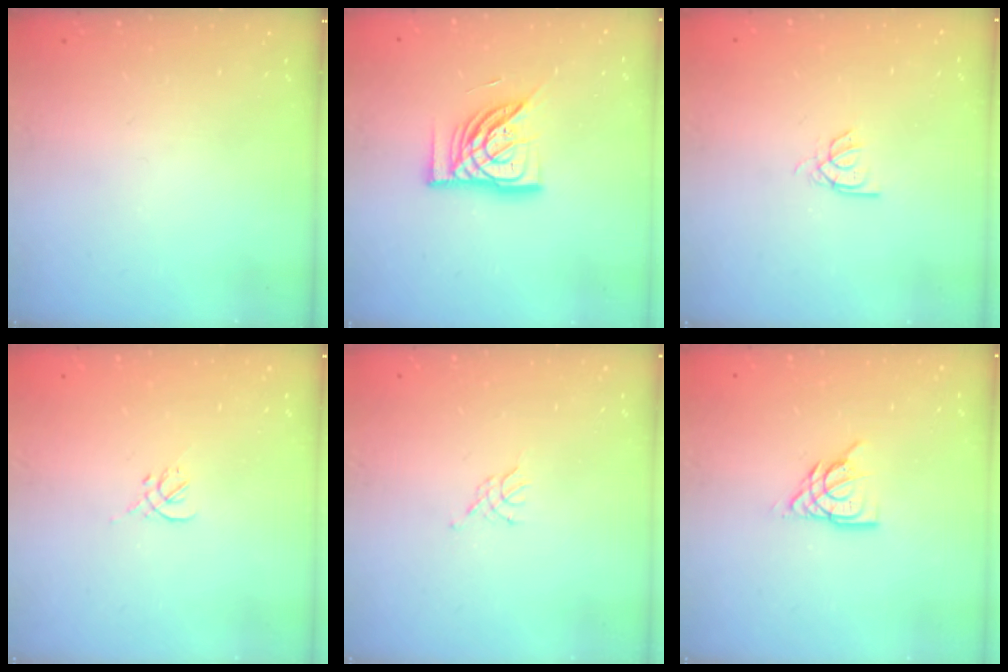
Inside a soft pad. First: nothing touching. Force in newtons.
{"total": 14.5, "press": 14.5, "slide": 1.0}
{"total": 2.2, "press": 2.2, "slide": 0.2}
{"total": 0.0}
{"total": 2.3, "press": 2.2, "slide": 0.5}
{"total": 10.2, "press": 10.1, "slide": 1.4}